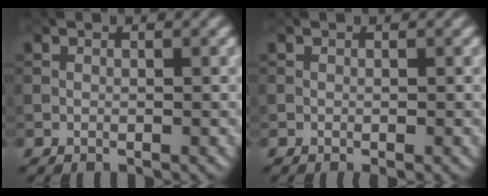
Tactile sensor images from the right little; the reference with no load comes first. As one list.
[{"total": 0.9, "force": [-0.2, 0.3, 0.8], "torque": [-0.016, -0.001, -0.006]}]